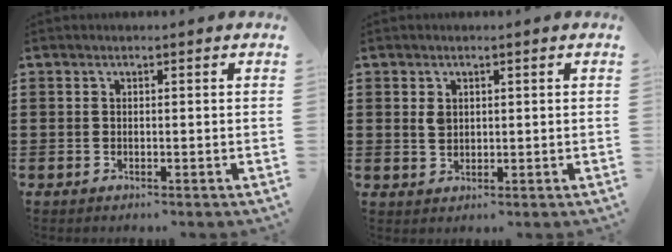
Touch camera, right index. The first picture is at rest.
{"total": 2.0, "force": [0.7, 1.5, 1.2], "torque": [-0.028, 0.005, 0.013]}